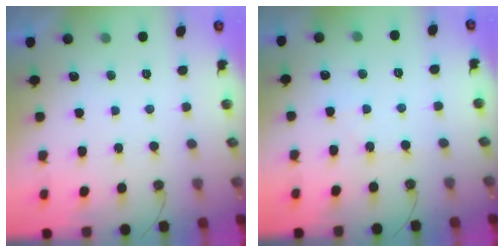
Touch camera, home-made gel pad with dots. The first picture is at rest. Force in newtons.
{"total": 3.0, "press": 2.9, "slide": 0.5}